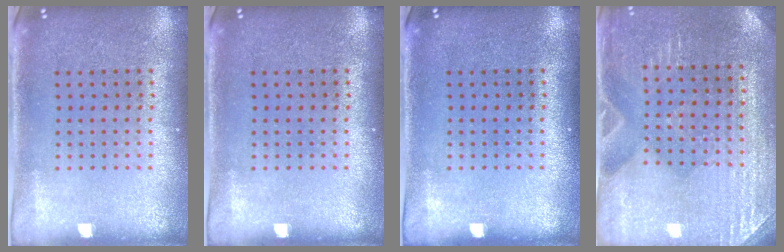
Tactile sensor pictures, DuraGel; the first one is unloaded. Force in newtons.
{"total": 0.0}
{"total": 0.0}
{"total": 2.9, "press": 2.9, "slide": 0.3}